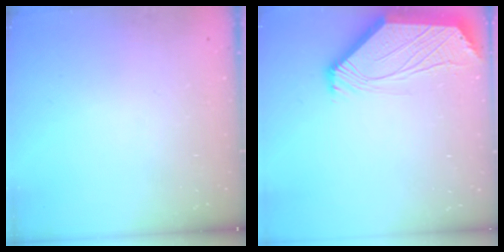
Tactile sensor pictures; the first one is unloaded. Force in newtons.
{"total": 2.6, "press": 2.6, "slide": 0.5}